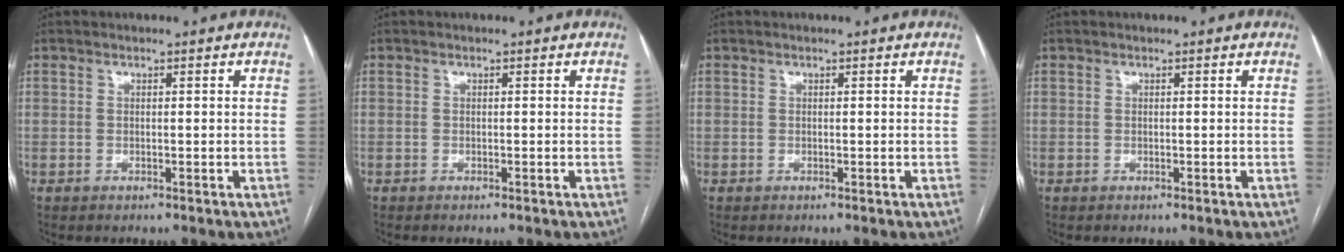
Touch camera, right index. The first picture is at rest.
{"total": 0.0}
{"total": 0.0}
{"total": 0.0}